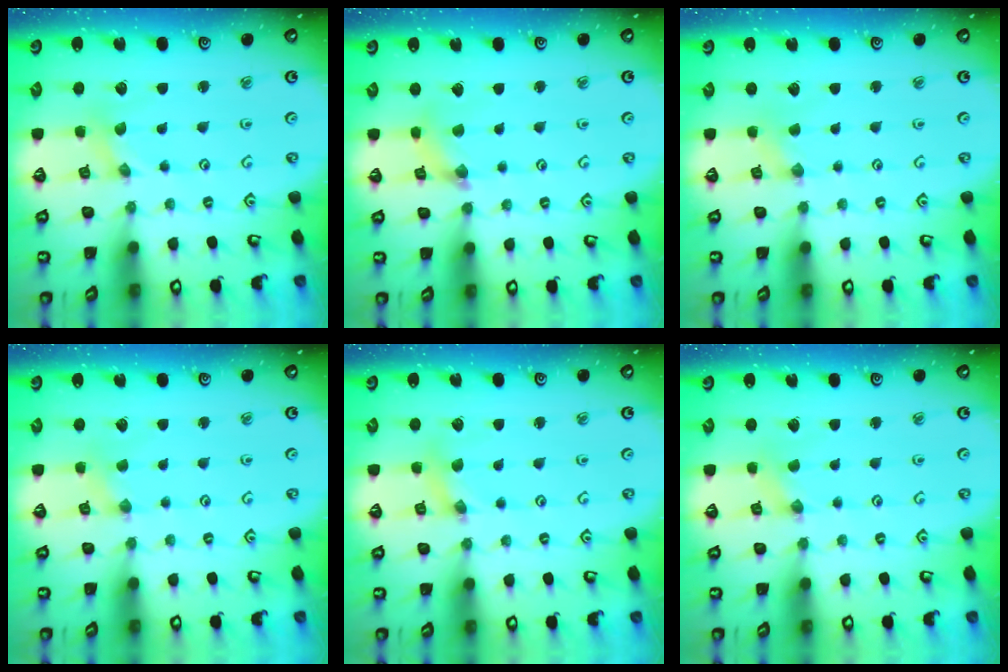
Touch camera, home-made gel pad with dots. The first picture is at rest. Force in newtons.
{"total": 2.4, "press": 2.4, "slide": 0.2}
{"total": 0.9, "press": 0.9, "slide": 0.2}
{"total": 0.5, "press": 0.5, "slide": 0.1}
{"total": 3.3, "press": 3.2, "slide": 0.4}
{"total": 0.0}